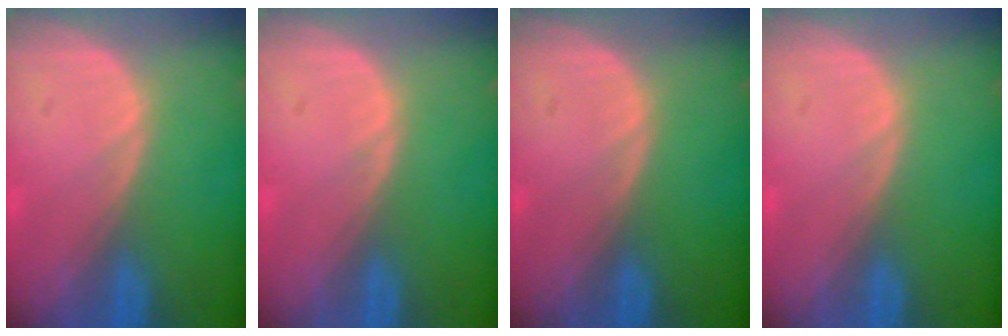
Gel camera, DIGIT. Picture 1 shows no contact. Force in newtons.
{"total": 0.5, "press": 0.1, "slide": 0.5}
{"total": 0.0}
{"total": 0.0}